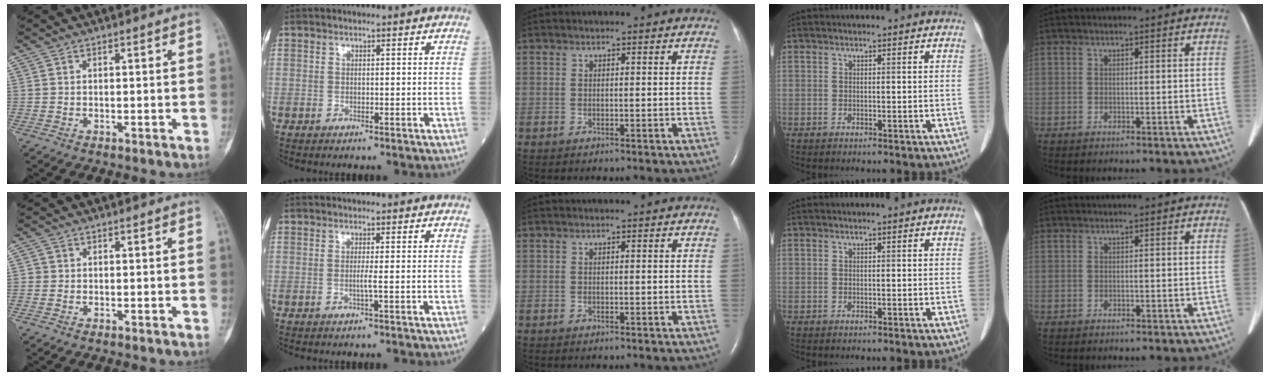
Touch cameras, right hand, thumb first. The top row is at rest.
{"thumb": {"total": 0.8, "force": [-0.1, 0.8, 0.1], "torque": [0.004, 0.004, -0.004]}, "index": {"total": 1.0, "force": [-0.2, -0.4, 0.9], "torque": [-0.010, 0.001, -0.007]}}